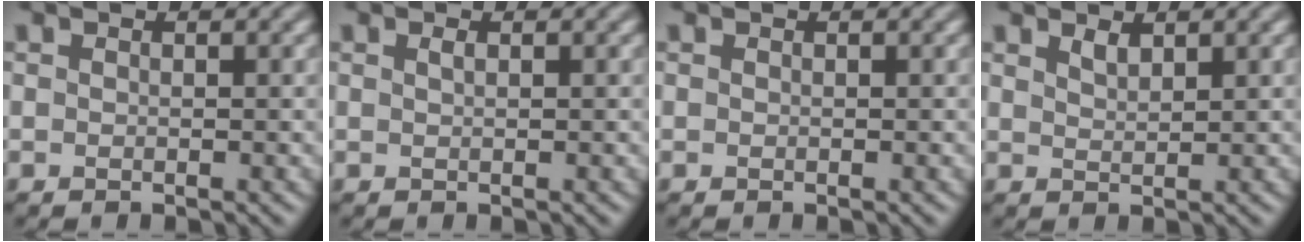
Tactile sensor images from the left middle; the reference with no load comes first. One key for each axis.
{"total": 0.6, "fx": 0.3, "fy": 0.2, "fz": 0.5, "tx": -0.008, "ty": 0.003, "tz": 0.005}
{"total": 0.0}
{"total": 1.2, "fx": 1.0, "fy": 0.3, "fz": 0.5, "tx": -0.011, "ty": -0.001, "tz": 0.021}